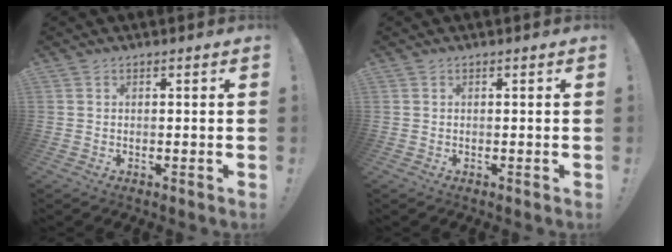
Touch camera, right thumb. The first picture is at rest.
{"total": 0.0}